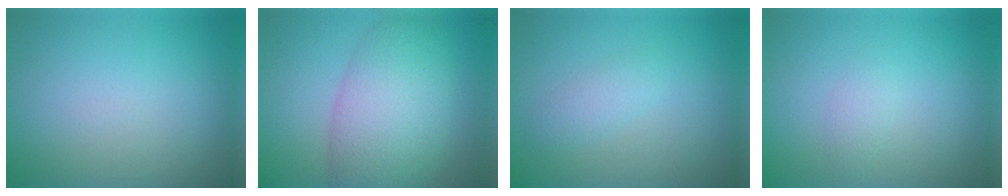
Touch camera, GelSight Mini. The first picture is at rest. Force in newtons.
{"total": 8.5, "press": 8.5, "slide": 0.5}
{"total": 1.6, "press": 1.6, "slide": 0.1}
{"total": 1.2, "press": 1.2, "slide": 0.0}